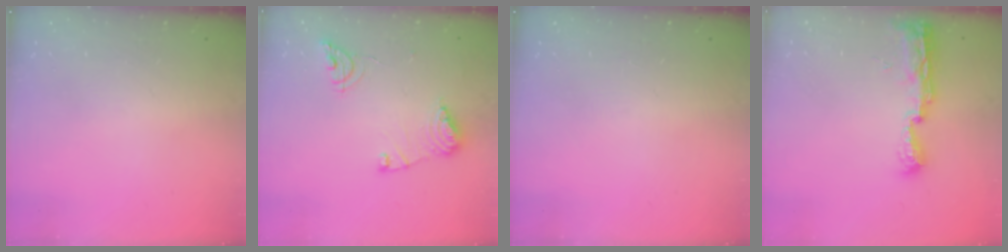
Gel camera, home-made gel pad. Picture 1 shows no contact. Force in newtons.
{"total": 11.5, "press": 11.4, "slide": 1.0}
{"total": 0.0}
{"total": 9.3, "press": 9.3, "slide": 0.5}